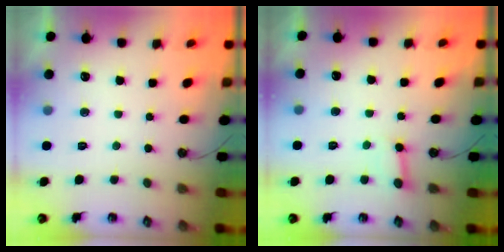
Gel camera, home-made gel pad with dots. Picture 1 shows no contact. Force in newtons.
{"total": 2.7, "press": 2.7, "slide": 0.2}